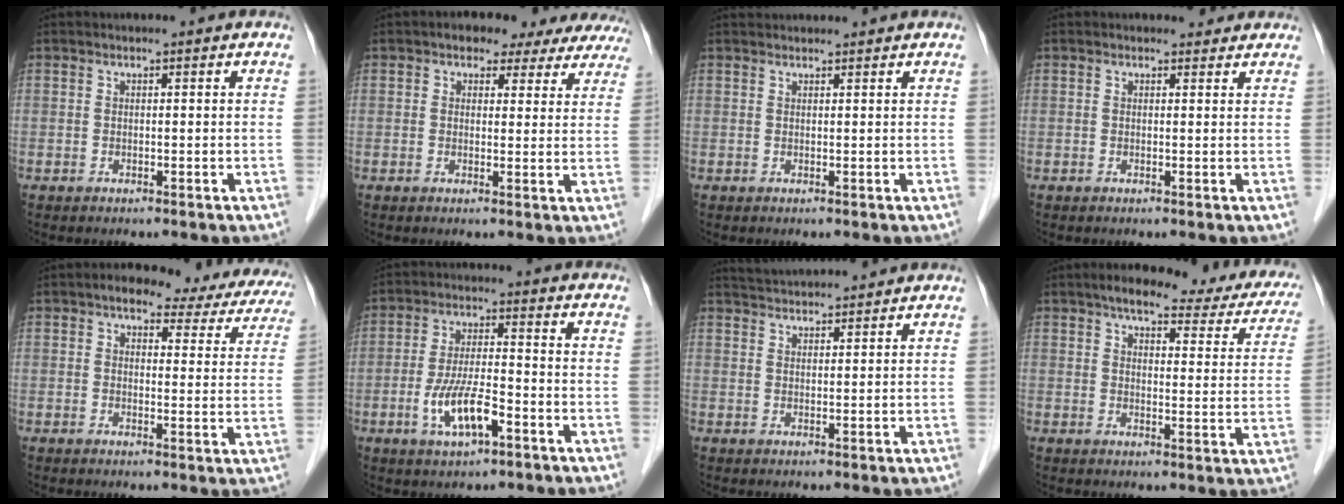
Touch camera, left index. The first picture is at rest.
{"total": 10.5, "force": [8.6, 4.9, 3.4], "torque": [-0.014, 0.017, 0.079]}
{"total": 3.4, "force": [3.3, 0.2, 0.6], "torque": [-0.007, 0.032, 0.050]}
{"total": 1.8, "force": [1.7, 0.7, 0.1], "torque": [-0.003, 0.001, 0.015]}
{"total": 14.2, "force": [11.3, 5.4, 6.8], "torque": [-0.055, 0.018, 0.111]}
{"total": 7.9, "force": [-3.3, 2.0, 6.9], "torque": [-0.141, -0.001, -0.058]}
{"total": 5.9, "force": [5.8, -0.1, 1.2], "torque": [-0.027, 0.034, 0.094]}
{"total": 18.9, "force": [15.3, 4.9, 9.9], "torque": [-0.108, 0.015, 0.169]}